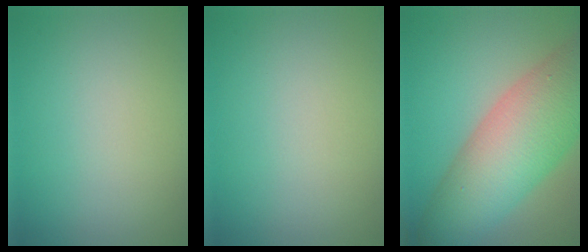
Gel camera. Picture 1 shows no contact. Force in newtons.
{"total": 0.0}
{"total": 11.5, "press": 11.5, "slide": 0.4}